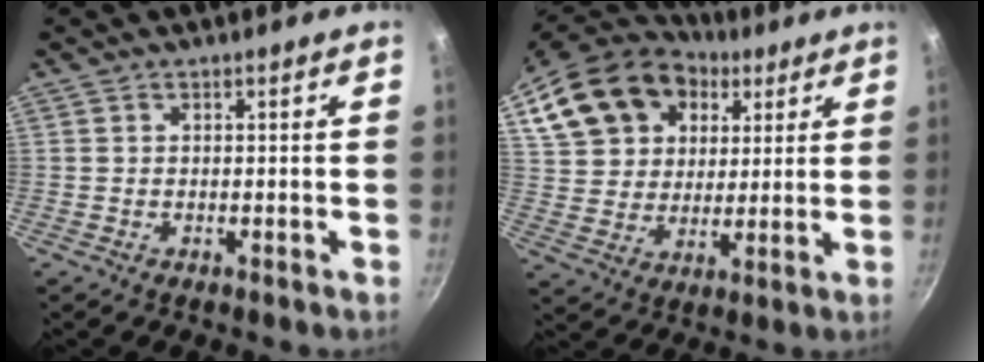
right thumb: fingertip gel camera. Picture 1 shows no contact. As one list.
[{"total": 21.8, "force": [9.2, 16.4, 11.0], "torque": [-0.201, 0.019, 0.167]}]